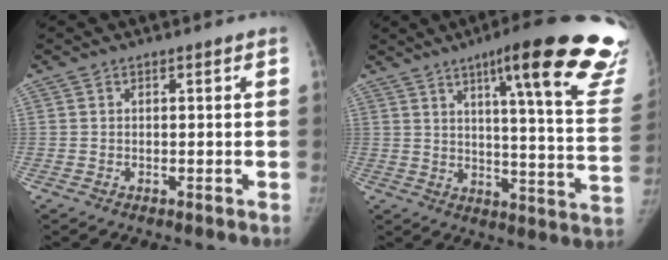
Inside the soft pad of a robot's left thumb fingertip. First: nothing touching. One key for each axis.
{"total": 27.6, "fx": 17.9, "fy": 4.2, "fz": 20.6, "tx": -0.221, "ty": -0.088, "tz": 0.228}